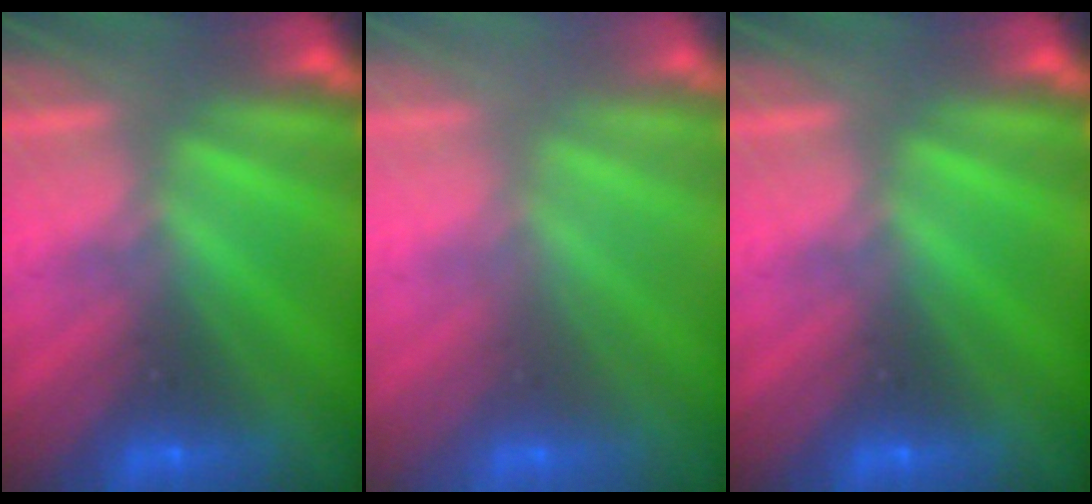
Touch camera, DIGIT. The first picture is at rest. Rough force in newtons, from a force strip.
{"total": 2.7}
{"total": 0.0}